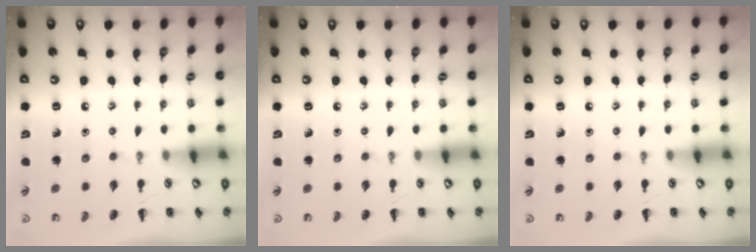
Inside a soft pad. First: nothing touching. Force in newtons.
{"total": 0.0}
{"total": 0.0}